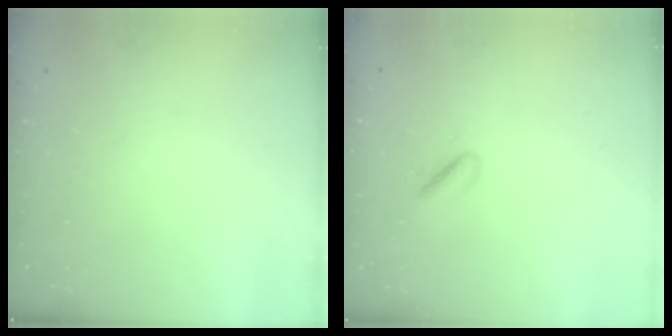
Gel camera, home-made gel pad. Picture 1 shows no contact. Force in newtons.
{"total": 2.5, "press": 2.3, "slide": 0.8}